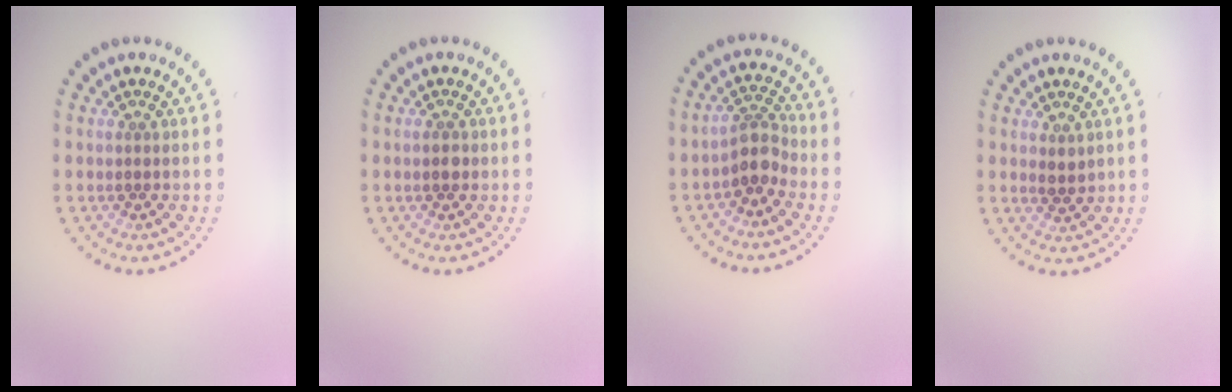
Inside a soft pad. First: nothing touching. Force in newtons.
{"total": 1.4, "press": 1.4, "slide": 0.1}
{"total": 2.8, "press": 2.3, "slide": 1.7}
{"total": 1.1, "press": 1.1, "slide": 0.4}